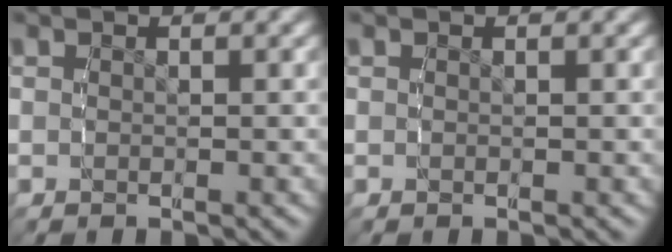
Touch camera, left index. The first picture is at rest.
{"total": 0.0}